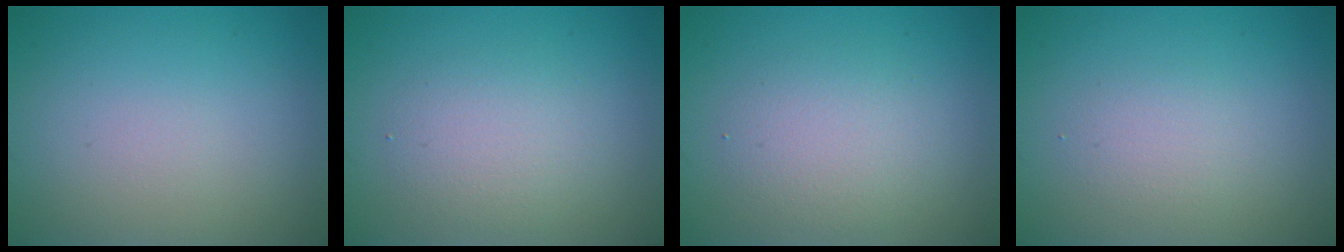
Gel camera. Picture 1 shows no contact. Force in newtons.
{"total": 2.7, "press": 2.7, "slide": 0.0}
{"total": 2.9, "press": 2.9, "slide": 0.2}
{"total": 1.7, "press": 1.6, "slide": 0.1}